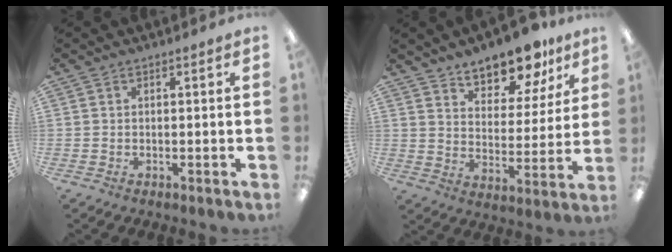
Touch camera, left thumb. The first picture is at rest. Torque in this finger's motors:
{"motor_torque": [0.28, 0.43, 1.47, -1.25, 0.04]}